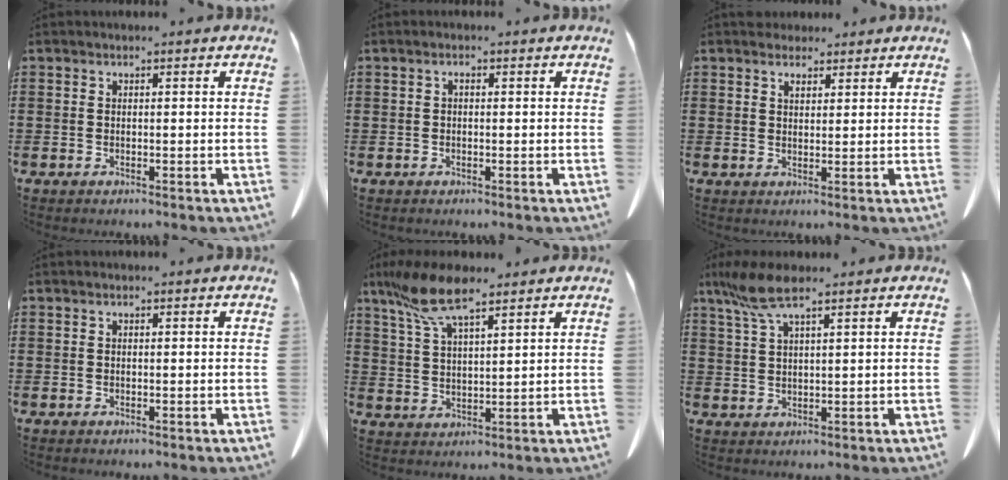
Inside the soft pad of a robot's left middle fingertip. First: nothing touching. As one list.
[{"total": 0.9, "force": [0.0, 0.4, 0.9], "torque": [-0.018, 0.000, -0.001]}, {"total": 2.4, "force": [2.0, 1.1, 0.5], "torque": [-0.008, 0.000, 0.039]}, {"total": 0.0}, {"total": 9.4, "force": [6.8, 2.3, 6.1], "torque": [-0.143, -0.015, 0.123]}, {"total": 6.7, "force": [4.5, 1.2, 4.8], "torque": [-0.120, -0.008, 0.078]}]